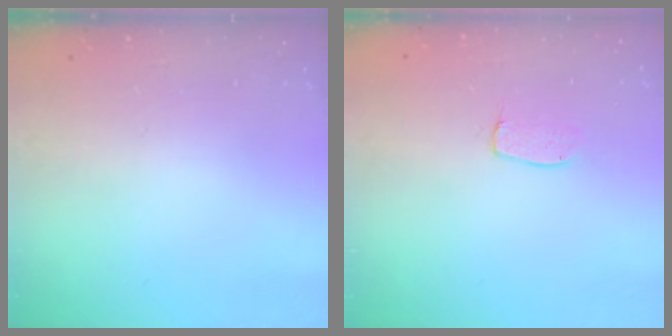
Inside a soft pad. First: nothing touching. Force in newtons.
{"total": 4.5, "press": 4.5, "slide": 0.3}